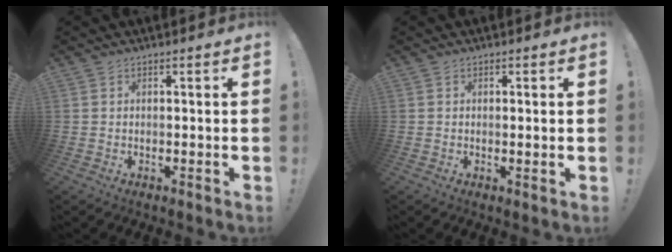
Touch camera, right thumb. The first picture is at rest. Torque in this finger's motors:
{"motor_torque": [0.14, 0.00, -0.29, -0.03, 0.03]}